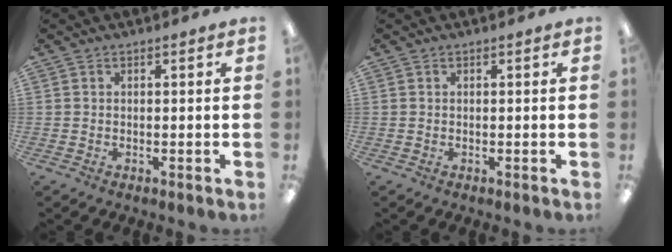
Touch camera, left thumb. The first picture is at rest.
{"total": 0.0}